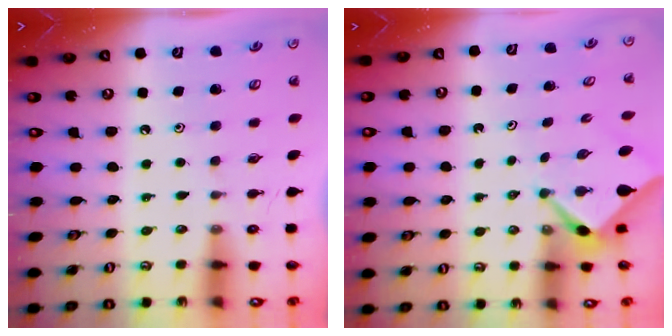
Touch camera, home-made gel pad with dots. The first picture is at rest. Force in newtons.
{"total": 2.4, "press": 2.3, "slide": 0.3}